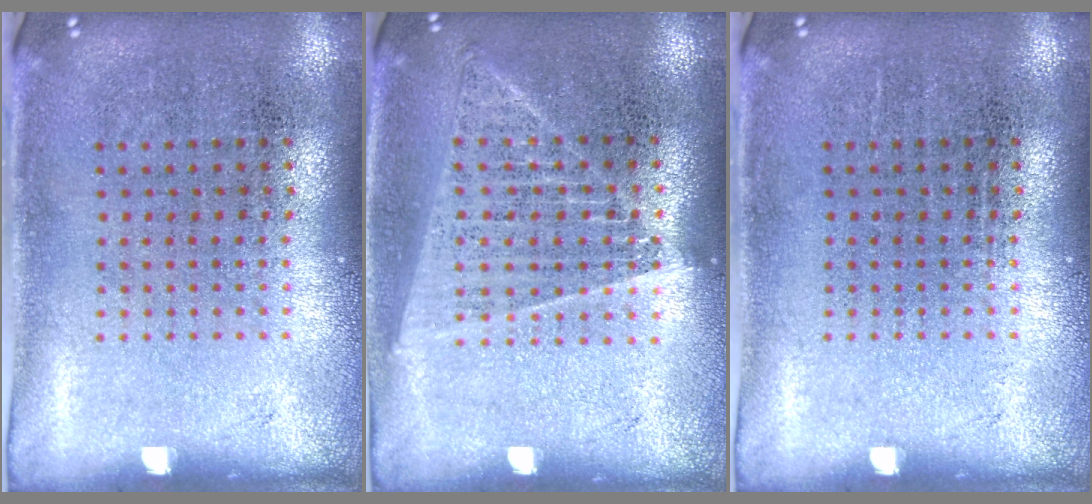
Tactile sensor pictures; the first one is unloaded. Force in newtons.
{"total": 1.4, "press": 1.3, "slide": 0.4}
{"total": 0.0}